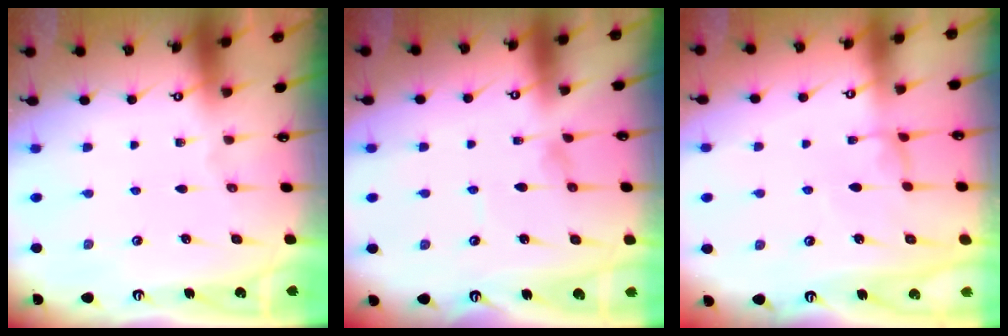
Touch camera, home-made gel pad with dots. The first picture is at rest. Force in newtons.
{"total": 0.0}
{"total": 0.7, "press": 0.5, "slide": 0.5}